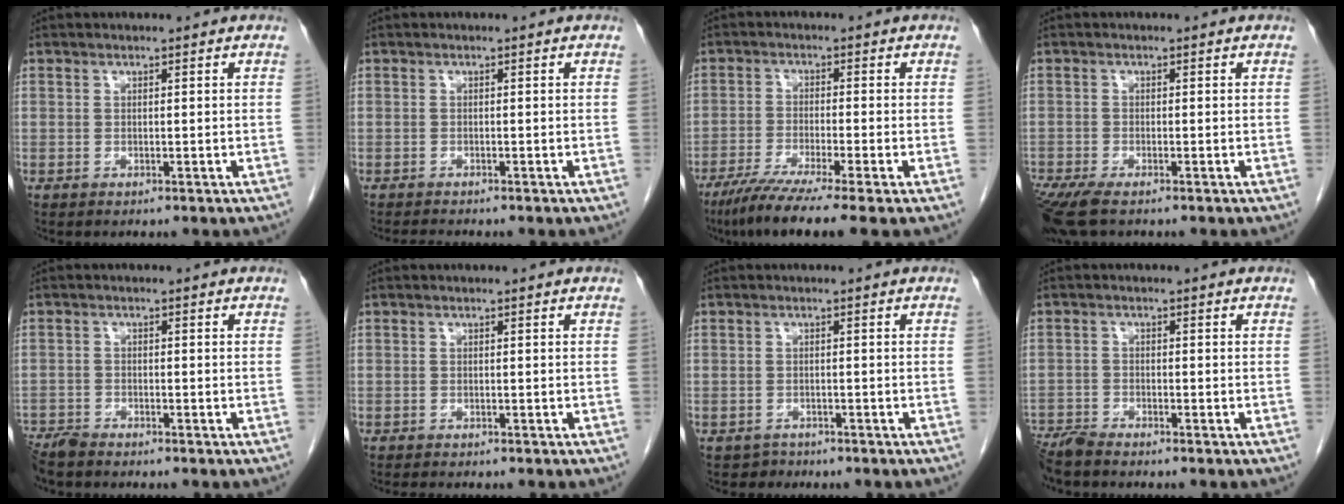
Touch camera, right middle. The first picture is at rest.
{"total": 1.7, "force": [-1.6, 0.0, 0.5], "torque": [-0.010, -0.005, -0.025]}
{"total": 9.1, "force": [-6.6, -0.9, 6.2], "torque": [-0.101, -0.028, -0.109]}
{"total": 5.8, "force": [-4.4, 1.1, 3.6], "torque": [-0.071, -0.017, -0.079]}
{"total": 3.8, "force": [-3.6, 0.3, 1.1], "torque": [-0.015, -0.013, -0.068]}
{"total": 2.3, "force": [-2.1, 0.4, 1.0], "torque": [-0.017, -0.005, -0.027]}
{"total": 1.5, "force": [-1.2, 0.7, -0.6], "torque": [0.006, 0.001, -0.020]}
{"total": 3.9, "force": [-3.7, -0.1, 1.1], "torque": [-0.018, -0.016, -0.072]}